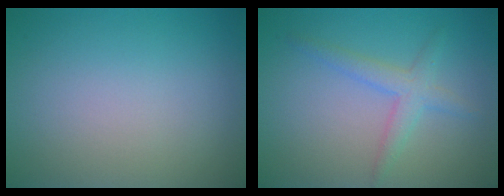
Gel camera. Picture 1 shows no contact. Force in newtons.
{"total": 2.4, "press": 2.4, "slide": 0.1}